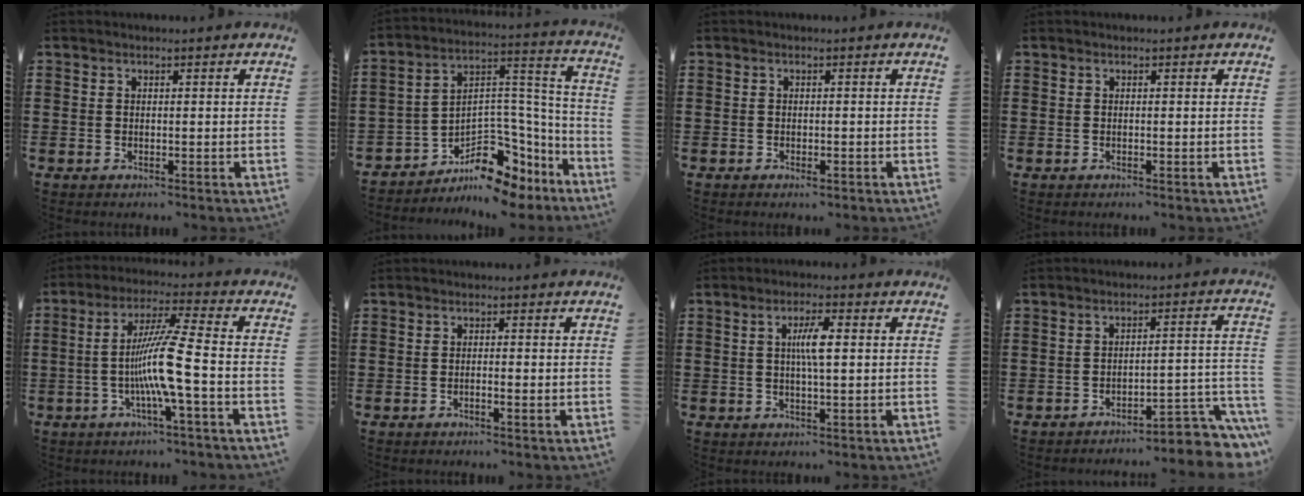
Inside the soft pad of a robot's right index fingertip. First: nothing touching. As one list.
[{"total": 7.5, "force": [-5.2, 4.6, 3.0], "torque": [-0.050, -0.004, -0.090]}, {"total": 0.8, "force": [-0.6, 0.4, 0.4], "torque": [-0.011, -0.003, -0.011]}, {"total": 0.0}, {"total": 10.0, "force": [-2.5, -0.5, 9.7], "torque": [-0.197, -0.013, -0.057]}, {"total": 1.1, "force": [-0.5, -0.1, 1.0], "torque": [-0.017, -0.004, -0.009]}, {"total": 4.3, "force": [0.6, 0.8, 4.2], "torque": [-0.081, 0.003, 0.006]}, {"total": 5.1, "force": [-4.5, 0.6, 2.4], "torque": [-0.038, -0.009, -0.089]}]